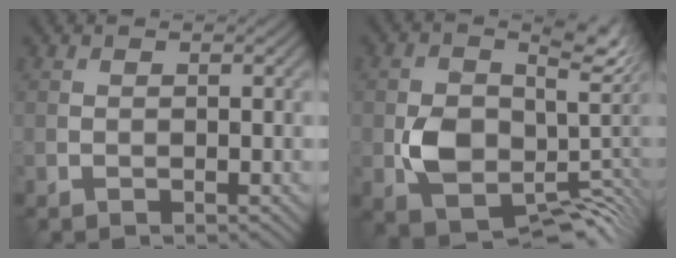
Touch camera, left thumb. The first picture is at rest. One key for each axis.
{"total": 9.3, "fx": -0.6, "fy": 6.6, "fz": 6.5, "tx": -0.106, "ty": -0.032, "tz": 0.000}